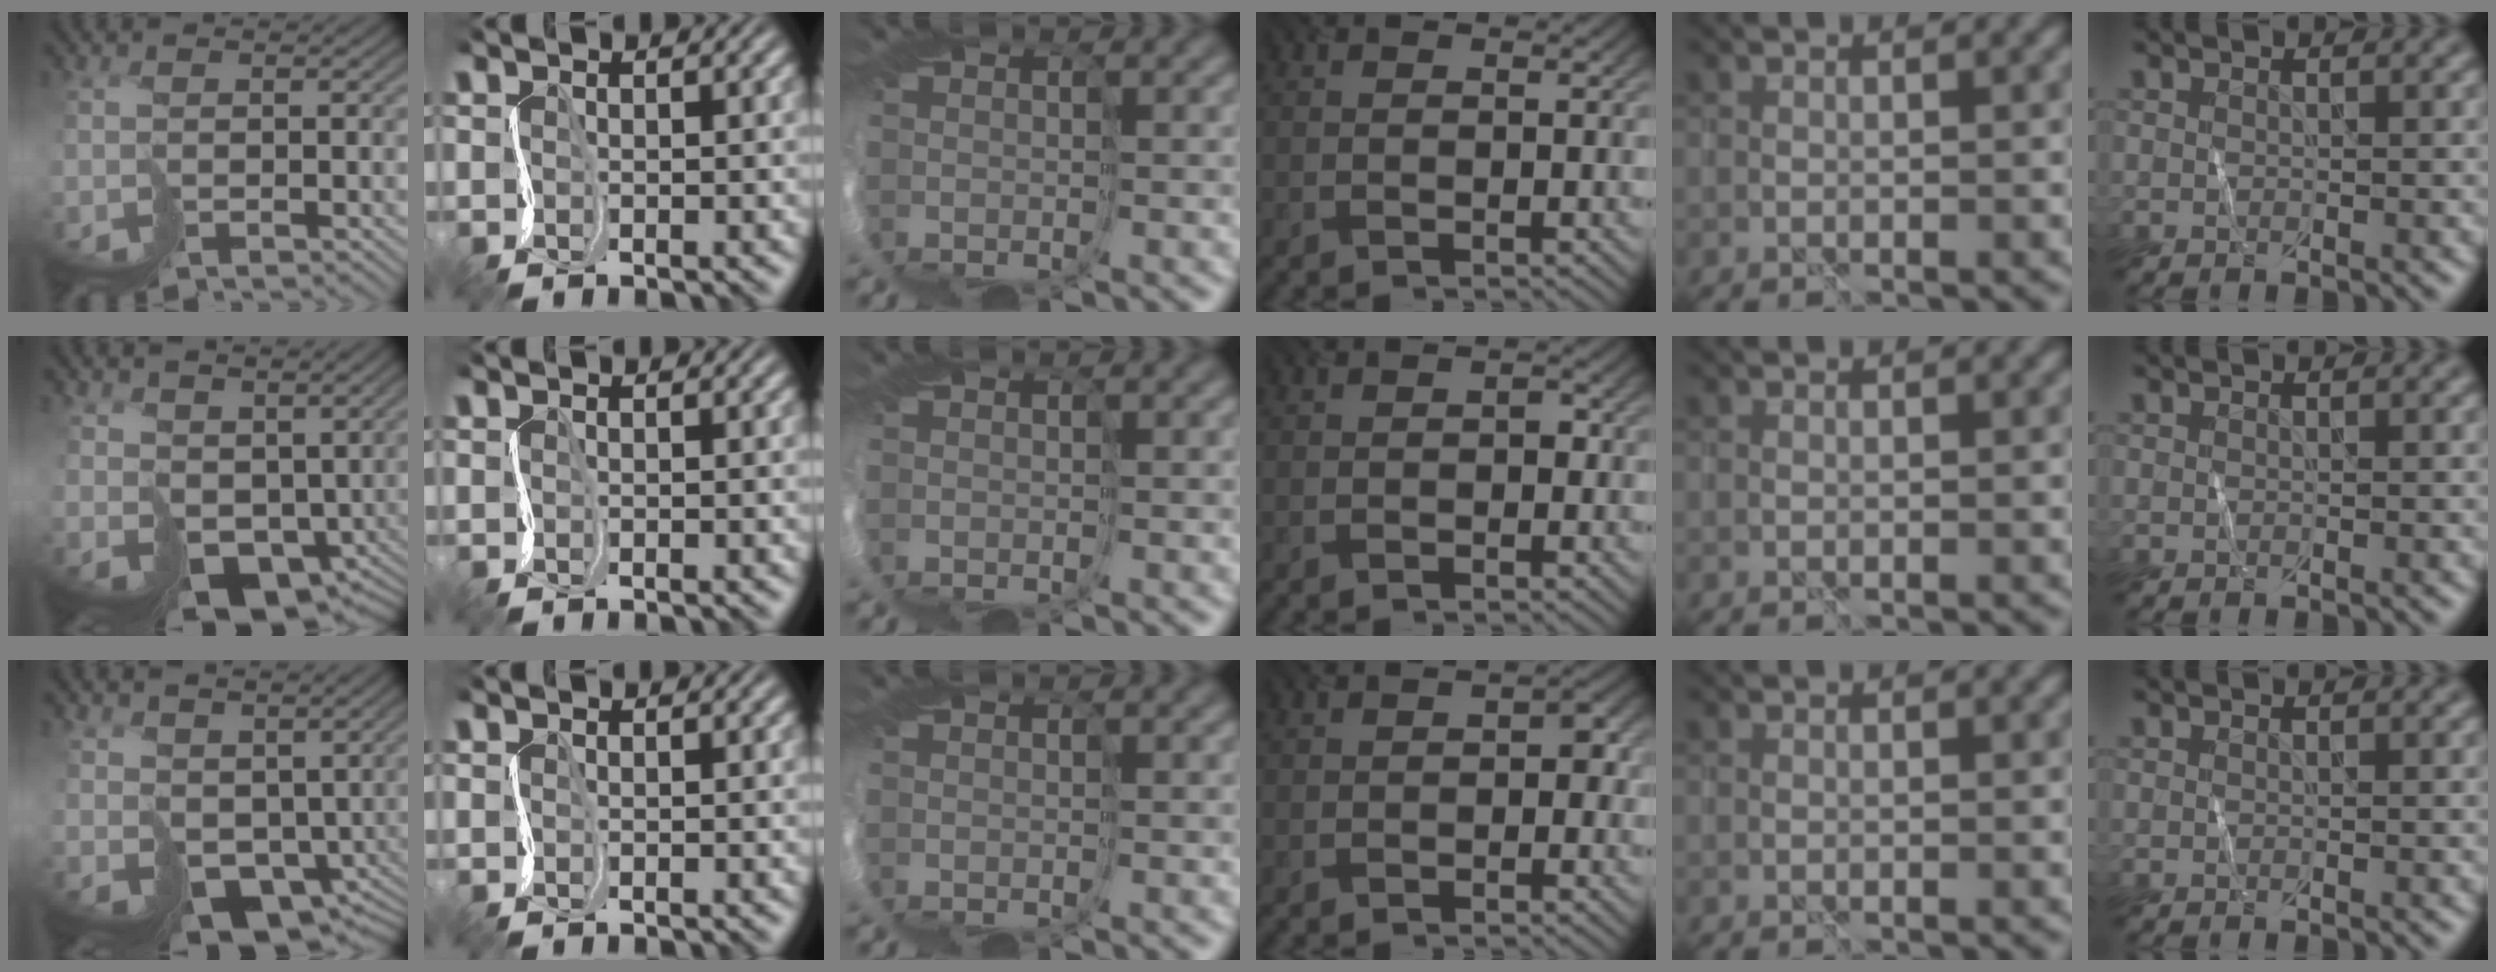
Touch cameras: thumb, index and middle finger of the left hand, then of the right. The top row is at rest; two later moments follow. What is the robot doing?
{"motion": "cut", "object": "tissue"}